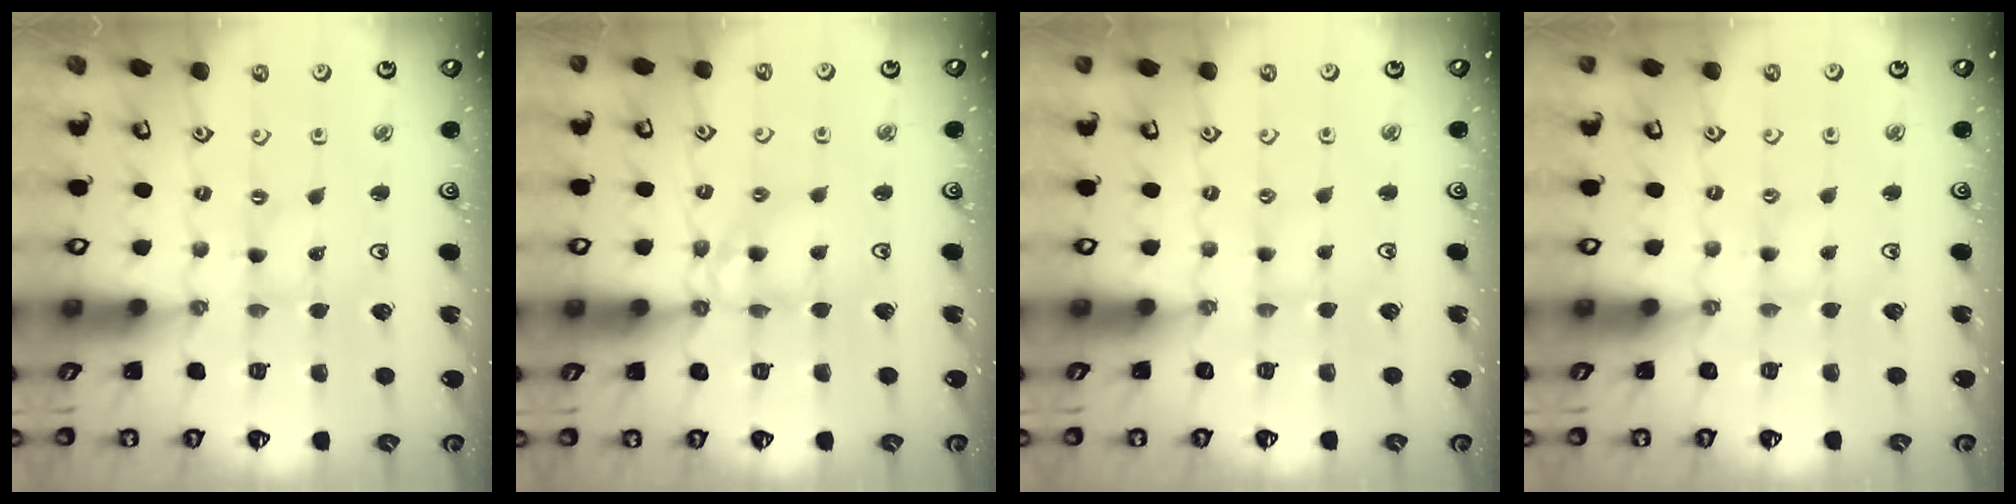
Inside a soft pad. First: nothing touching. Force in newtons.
{"total": 10.4, "press": 10.3, "slide": 1.1}
{"total": 1.7, "press": 1.7, "slide": 0.4}
{"total": 2.5, "press": 2.5, "slide": 0.4}